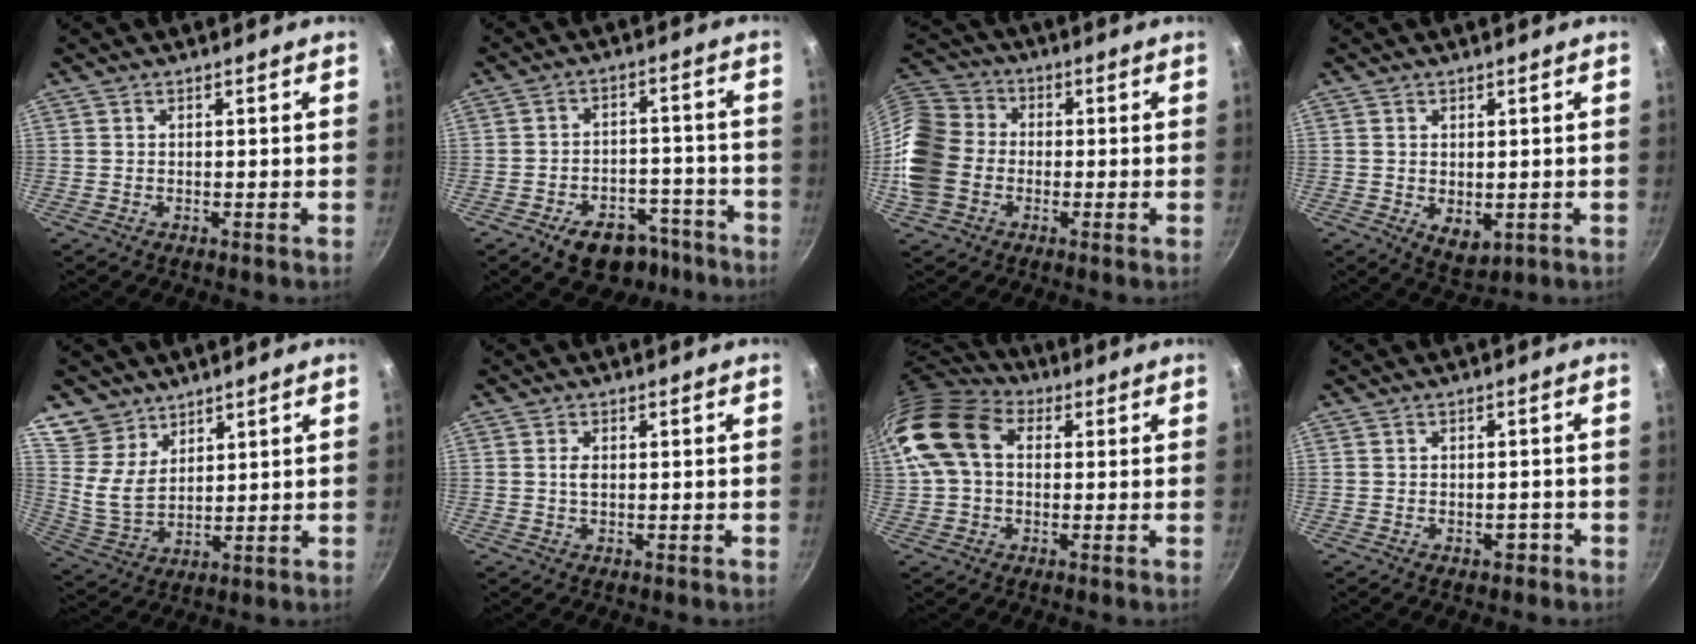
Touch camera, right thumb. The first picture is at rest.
{"total": 12.1, "force": [-7.9, 7.3, 5.5], "torque": [-0.032, 0.062, -0.099]}
{"total": 15.6, "force": [-2.7, 12.5, 9.0], "torque": [-0.171, 0.035, -0.068]}
{"total": 4.6, "force": [-0.2, 3.0, 3.5], "torque": [-0.046, -0.015, 0.004]}
{"total": 8.7, "force": [6.4, 5.5, 2.3], "torque": [-0.022, -0.034, 0.133]}
{"total": 1.6, "force": [0.2, 0.9, 1.3], "torque": [-0.024, 0.001, 0.001]}
{"total": 14.9, "force": [2.4, 10.6, 10.2], "torque": [-0.189, 0.029, 0.029]}
{"total": 2.1, "force": [-1.1, 1.5, 1.0], "torque": [0.001, 0.019, -0.006]}